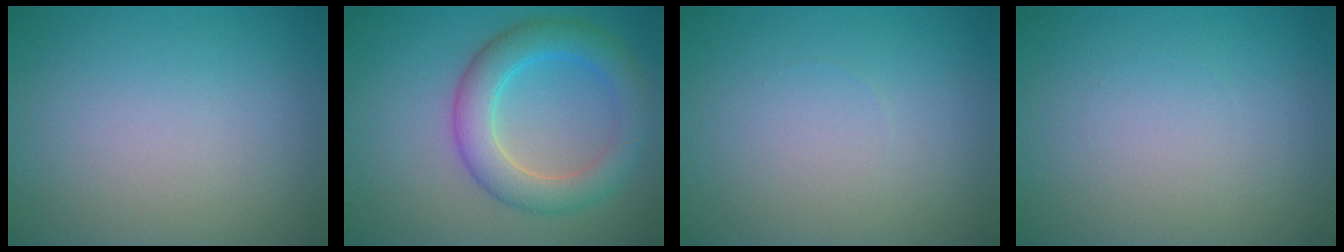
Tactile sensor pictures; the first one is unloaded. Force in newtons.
{"total": 5.5, "press": 5.5, "slide": 0.3}
{"total": 0.0}
{"total": 0.0}